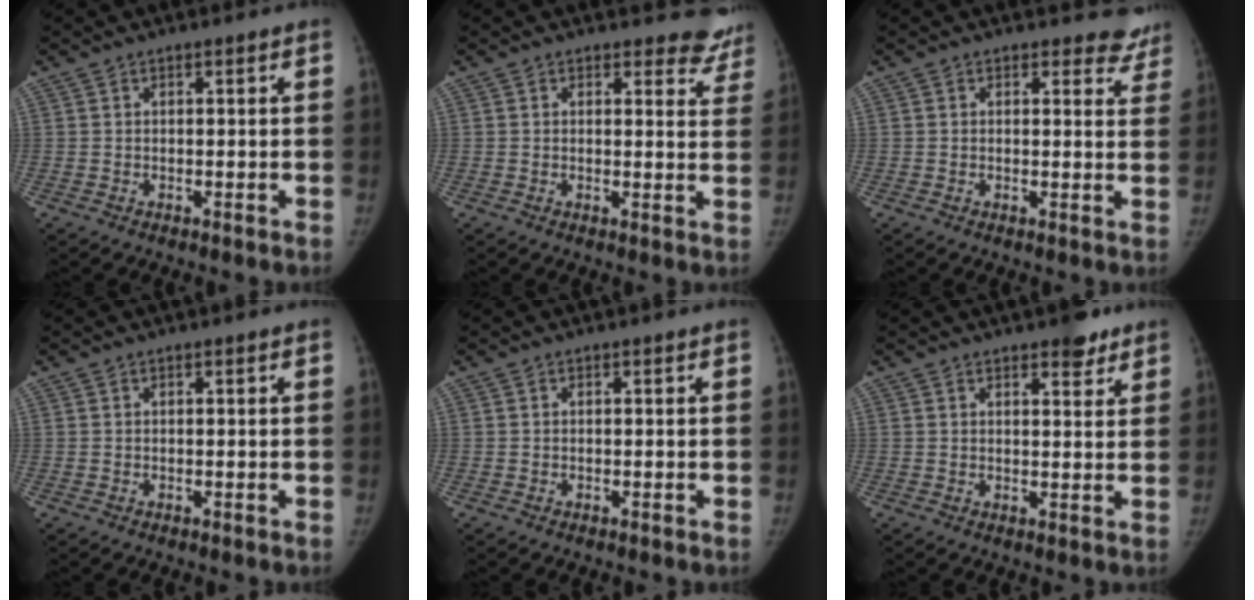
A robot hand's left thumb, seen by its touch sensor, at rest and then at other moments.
{"total": 7.3, "force": [6.8, 2.7, -0.1], "torque": [0.053, -0.044, 0.046]}
{"total": 5.7, "force": [5.2, 2.4, 0.0], "torque": [0.047, -0.029, 0.033]}
{"total": 0.0}
{"total": 0.0}
{"total": 4.8, "force": [3.4, 1.8, 2.9], "torque": [-0.021, -0.018, 0.044]}